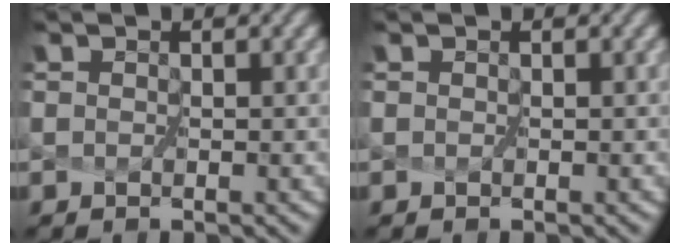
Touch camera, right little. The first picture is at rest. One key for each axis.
{"total": 0.0}